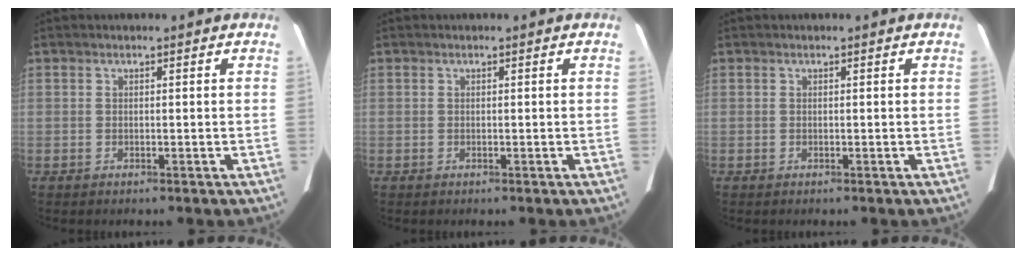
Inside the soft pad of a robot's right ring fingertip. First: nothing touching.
{"total": 0.0}
{"total": 0.0}